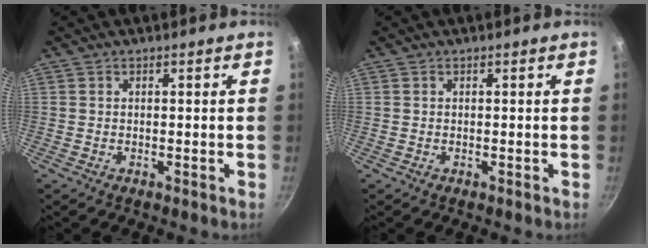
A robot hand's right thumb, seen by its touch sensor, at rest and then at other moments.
{"total": 0.0}